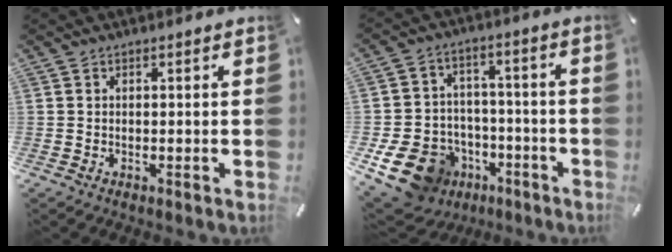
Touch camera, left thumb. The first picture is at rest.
{"total": 13.9, "force": [-6.4, 10.9, 5.9], "torque": [-0.103, 0.044, -0.102]}